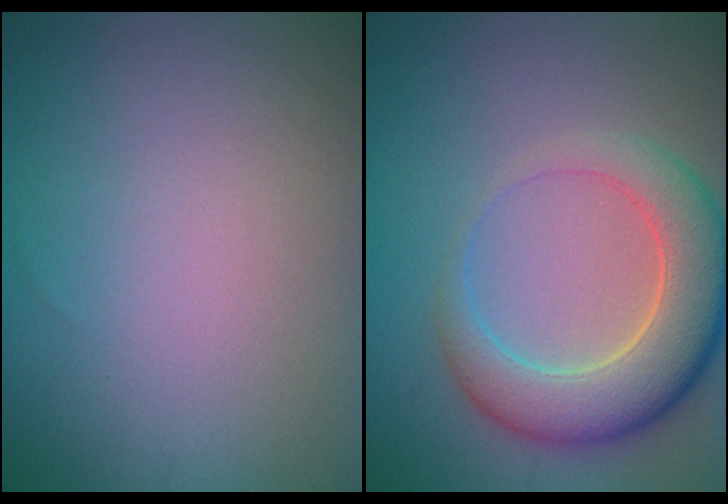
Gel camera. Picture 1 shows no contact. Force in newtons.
{"total": 6.7, "press": 6.7, "slide": 0.5}